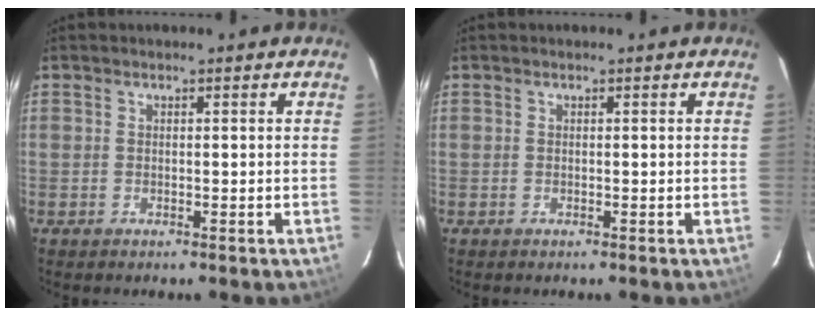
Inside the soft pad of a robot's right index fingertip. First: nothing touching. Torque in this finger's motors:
{"motor_torque": [0.00, 0.00, 0.00, 0.00]}